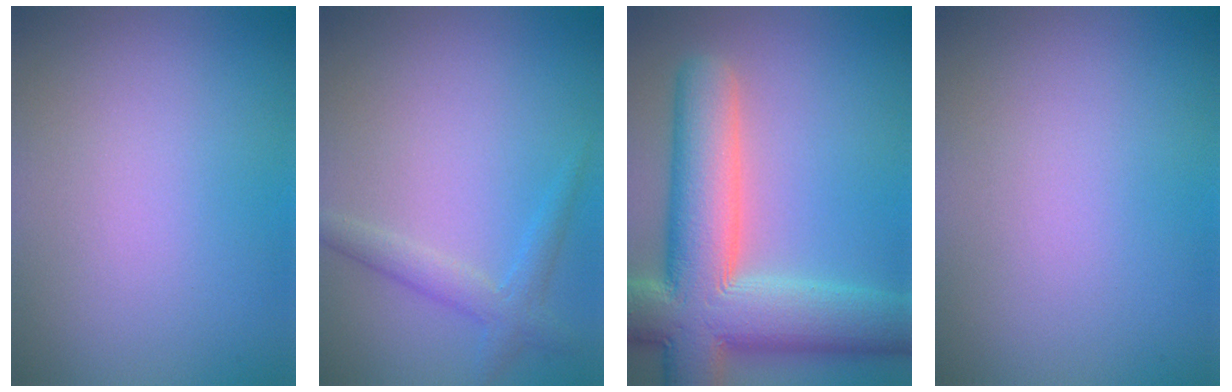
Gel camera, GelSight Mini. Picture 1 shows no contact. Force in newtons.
{"total": 2.3, "press": 2.3, "slide": 0.1}
{"total": 12.6, "press": 12.6, "slide": 1.2}
{"total": 0.0}